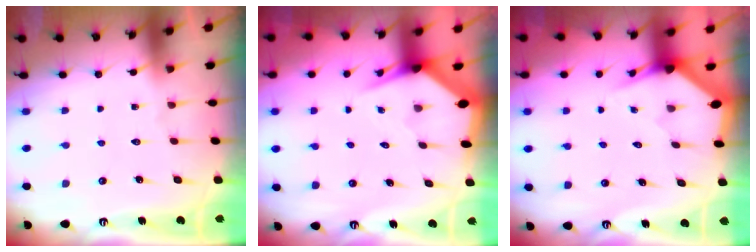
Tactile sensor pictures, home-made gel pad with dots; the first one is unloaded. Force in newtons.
{"total": 3.1, "press": 3.1, "slide": 0.4}
{"total": 2.9, "press": 2.9, "slide": 0.1}